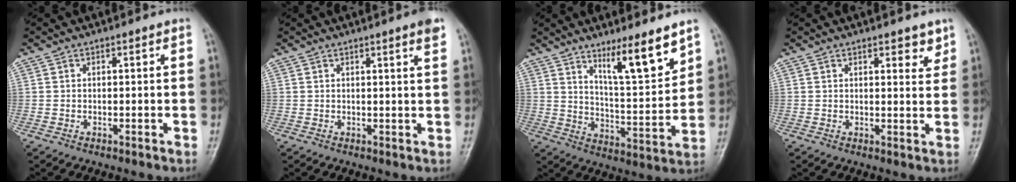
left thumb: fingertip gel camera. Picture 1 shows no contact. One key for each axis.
{"total": 2.8, "fx": 1.8, "fy": -0.1, "fz": 2.2, "tx": -0.028, "ty": -0.009, "tz": 0.023}
{"total": 11.7, "fx": 8.0, "fy": 1.9, "fz": 8.3, "tx": -0.121, "ty": -0.065, "tz": 0.140}
{"total": 3.6, "fx": 2.5, "fy": 1.4, "fz": 2.1, "tx": -0.011, "ty": -0.016, "tz": 0.031}